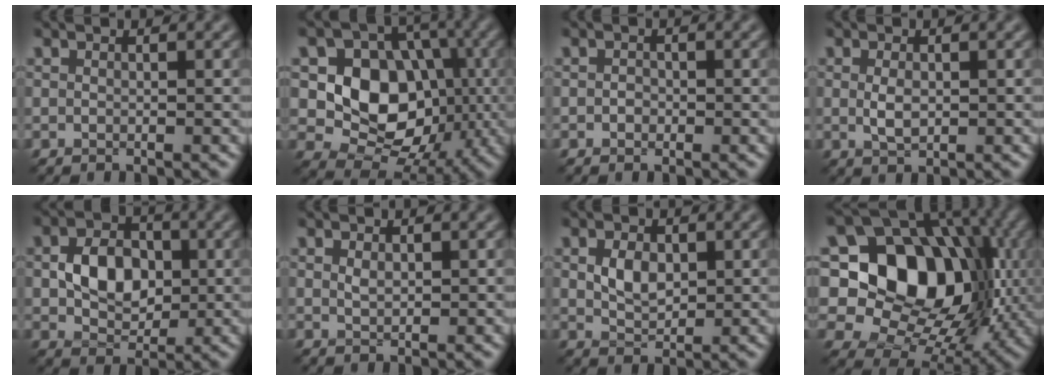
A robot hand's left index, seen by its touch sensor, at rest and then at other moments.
{"total": 9.4, "force": [-0.5, 7.5, 5.7], "torque": [-0.090, -0.006, -0.018]}
{"total": 0.8, "force": [-0.3, 0.7, 0.3], "torque": [-0.005, -0.003, -0.008]}
{"total": 1.8, "force": [-0.1, 1.0, 1.5], "torque": [-0.035, -0.001, -0.001]}
{"total": 4.7, "force": [0.0, 3.5, 3.2], "torque": [-0.060, 0.001, -0.005]}
{"total": 0.9, "force": [0.3, 0.5, 0.6], "torque": [-0.015, -0.001, 0.006]}
{"total": 2.5, "force": [0.4, 1.7, 1.8], "torque": [-0.042, -0.001, 0.008]}
{"total": 14.0, "force": [1.9, 11.0, 8.5], "torque": [-0.115, 0.002, 0.015]}